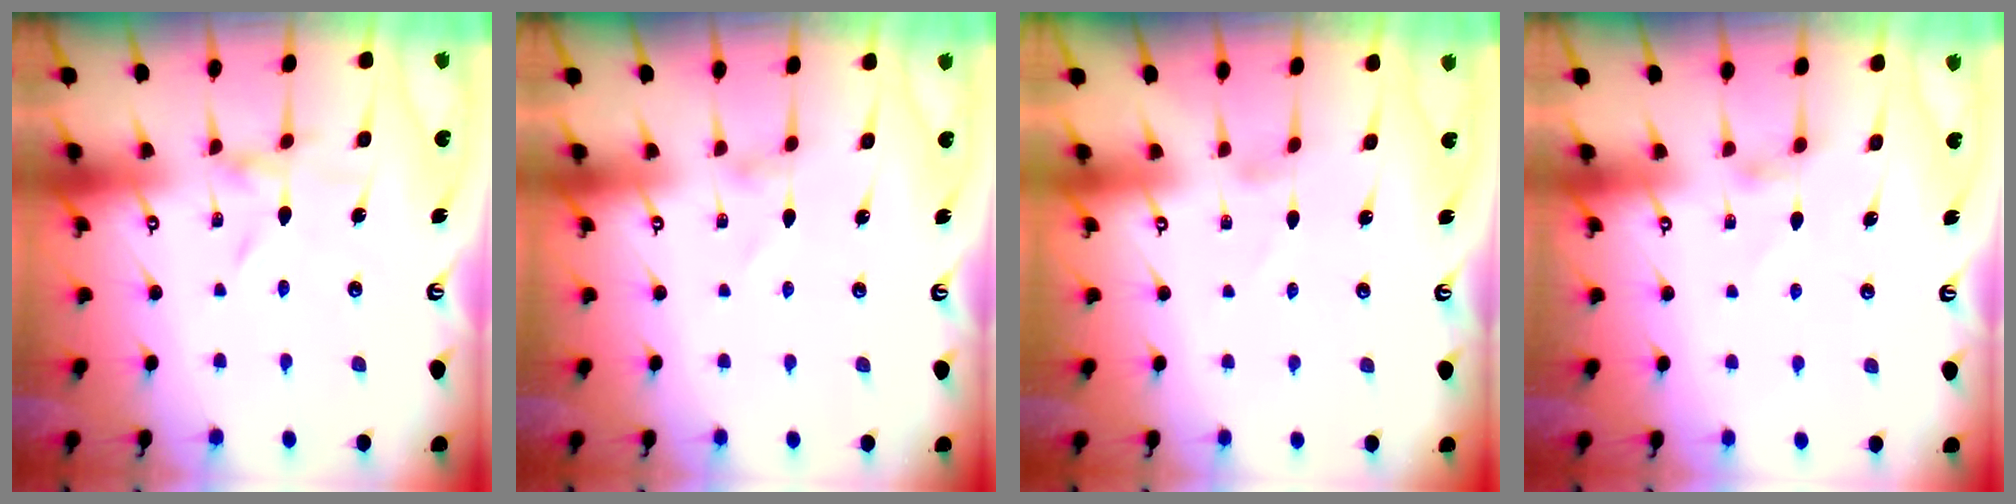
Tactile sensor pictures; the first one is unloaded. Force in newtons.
{"total": 0.8, "press": 0.8, "slide": 0.1}
{"total": 1.0, "press": 1.0, "slide": 0.1}
{"total": 1.8, "press": 1.8, "slide": 0.4}